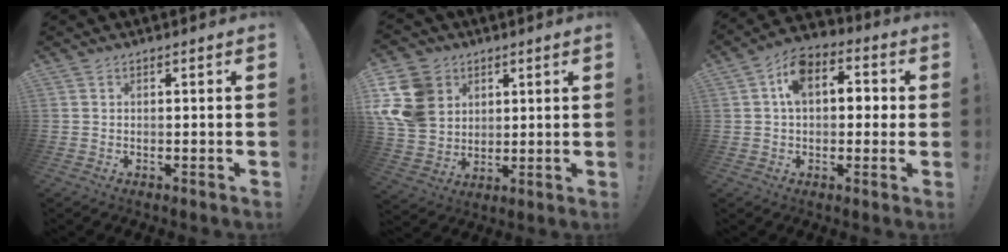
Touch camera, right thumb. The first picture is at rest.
{"total": 15.8, "force": [4.9, 12.9, 7.7], "torque": [-0.161, -0.017, 0.101]}
{"total": 10.6, "force": [2.7, 7.5, 7.0], "torque": [-0.100, 0.003, 0.054]}